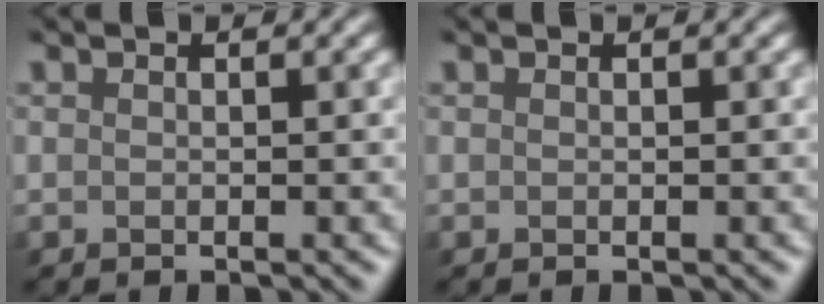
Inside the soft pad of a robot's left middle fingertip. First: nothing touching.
{"total": 0.0}